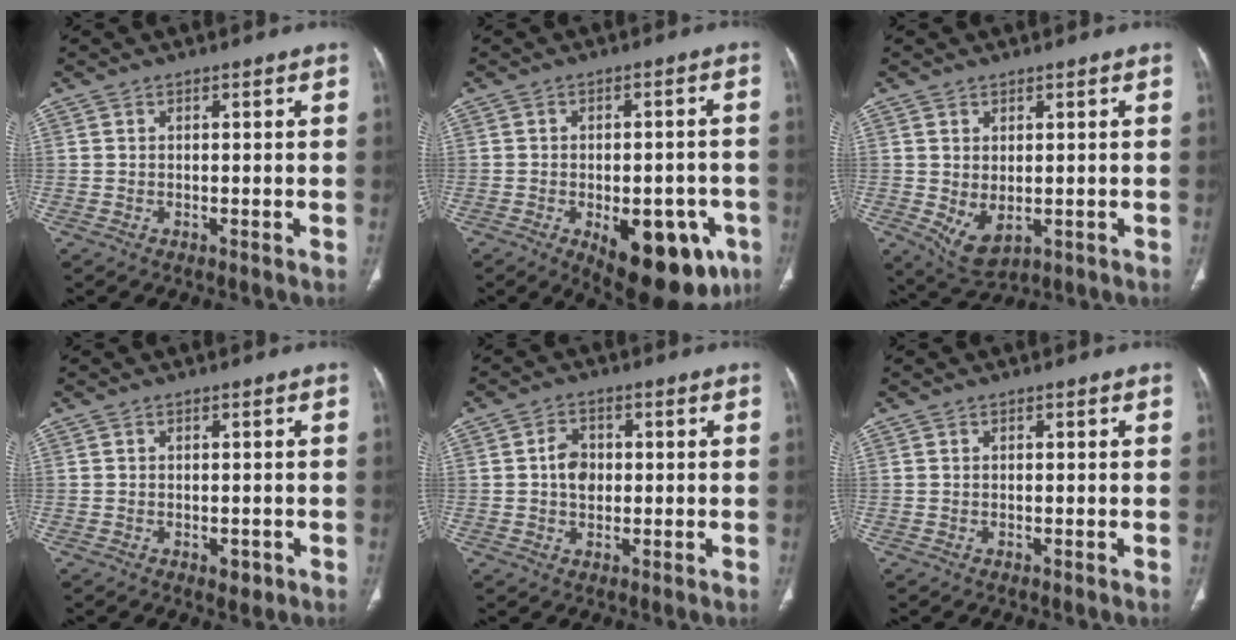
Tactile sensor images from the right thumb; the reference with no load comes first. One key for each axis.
{"total": 17.5, "fx": -7.5, "fy": 8.5, "fz": 13.3, "tx": -0.122, "ty": 0.014, "tz": -0.084}
{"total": 5.6, "fx": -0.7, "fy": 3.3, "fz": 4.4, "tx": -0.073, "ty": -0.011, "tz": 0.008}
{"total": 2.7, "fx": -1.0, "fy": 1.7, "fz": 1.8, "tx": -0.009, "ty": 0.000, "tz": -0.008}
{"total": 4.8, "fx": 0.2, "fy": 3.6, "fz": 3.1, "tx": -0.042, "ty": 0.008, "tz": 0.000}
{"total": 0.0}